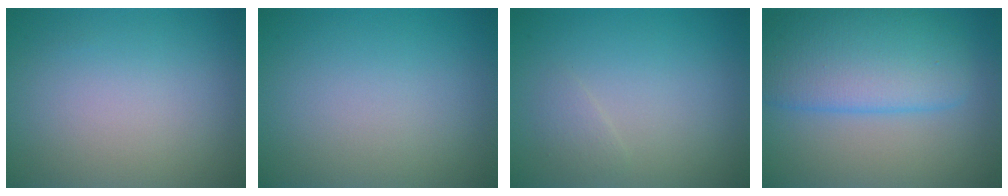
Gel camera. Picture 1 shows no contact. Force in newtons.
{"total": 0.0}
{"total": 0.9, "press": 0.9, "slide": 0.0}
{"total": 6.7, "press": 6.7, "slide": 0.2}